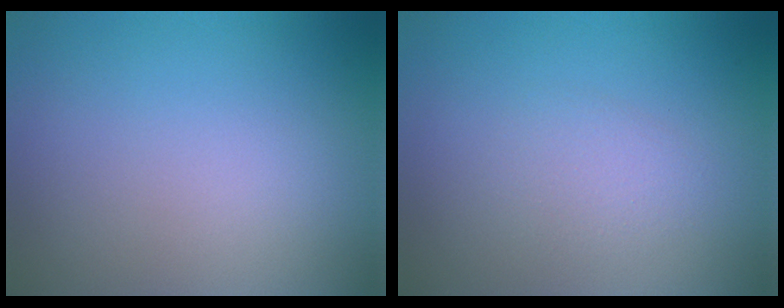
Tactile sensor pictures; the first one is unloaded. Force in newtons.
{"total": 1.6, "press": 1.6, "slide": 0.1}